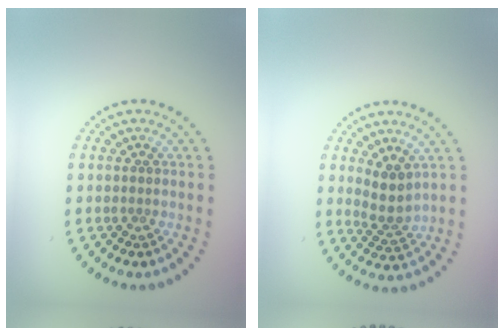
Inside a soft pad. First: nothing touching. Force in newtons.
{"total": 2.8, "press": 2.2, "slide": 1.6}